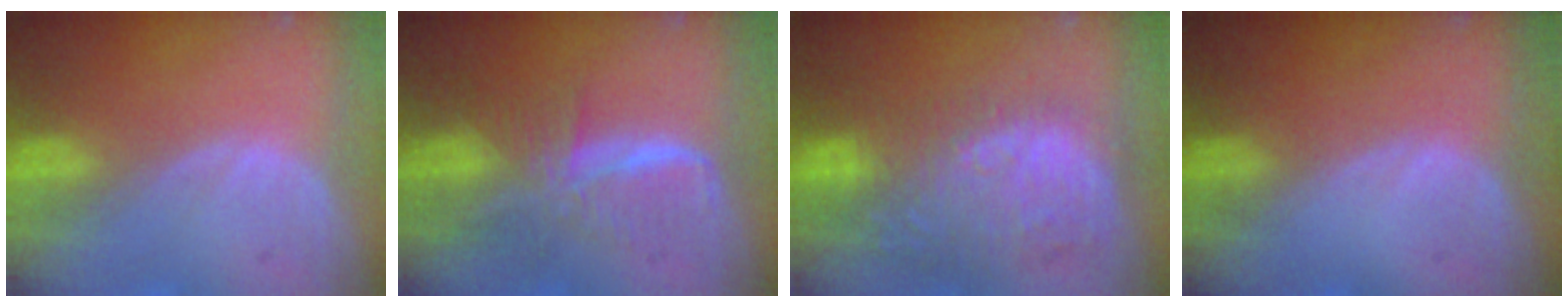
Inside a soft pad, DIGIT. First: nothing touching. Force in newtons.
{"total": 8.1, "press": 7.0, "slide": 4.2}
{"total": 11.2, "press": 10.8, "slide": 3.1}
{"total": 0.0}